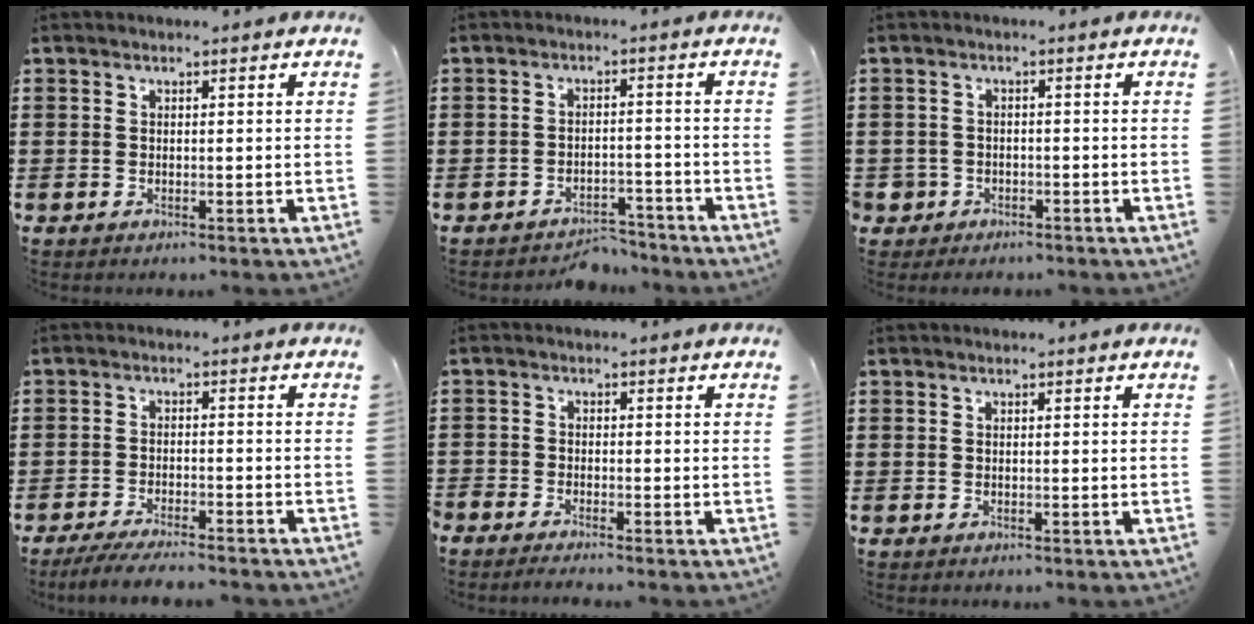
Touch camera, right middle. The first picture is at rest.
{"total": 3.2, "force": [-3.2, 0.5, -0.2], "torque": [-0.003, 0.002, -0.069]}
{"total": 2.0, "force": [-1.4, 1.3, 0.0], "torque": [-0.006, 0.000, -0.034]}
{"total": 3.9, "force": [-3.6, -0.1, 1.3], "torque": [-0.027, -0.006, -0.071]}
{"total": 1.8, "force": [-1.8, 0.1, 0.1], "torque": [-0.006, 0.001, -0.037]}
{"total": 0.0}